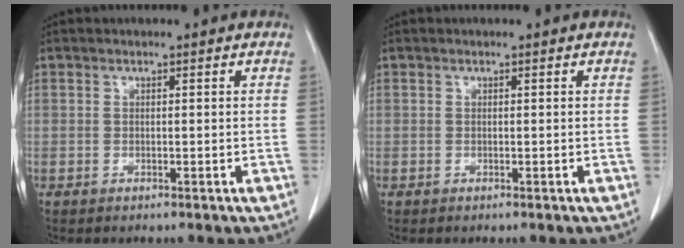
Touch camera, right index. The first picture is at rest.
{"total": 0.0}